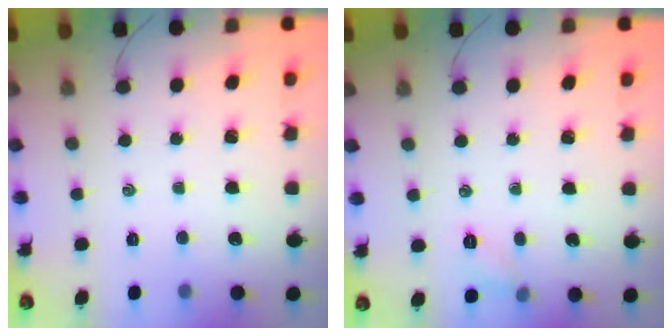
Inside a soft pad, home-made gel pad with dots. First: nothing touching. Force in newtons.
{"total": 6.0, "press": 5.9, "slide": 1.2}